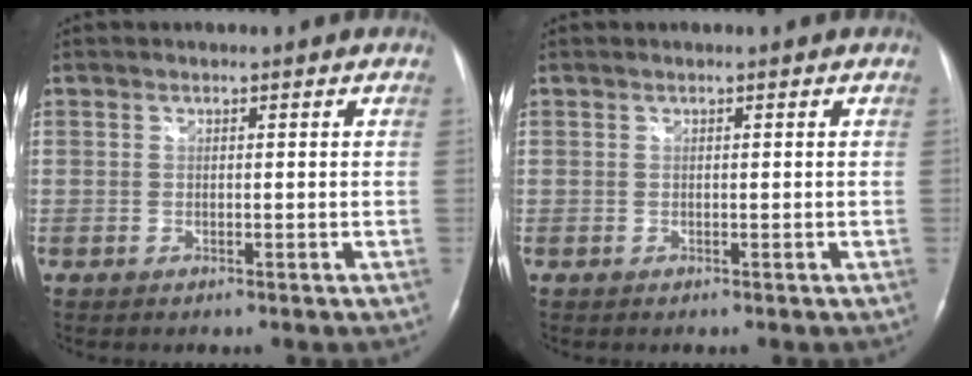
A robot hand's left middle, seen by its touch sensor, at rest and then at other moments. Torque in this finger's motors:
{"motor_torque": [0.11, -0.09, 0.03, 0.00]}